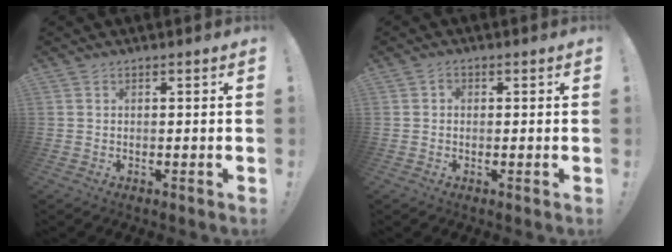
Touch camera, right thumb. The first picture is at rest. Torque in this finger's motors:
{"motor_torque": [-0.15, 0.16, 0.06, 0.19, -0.07]}